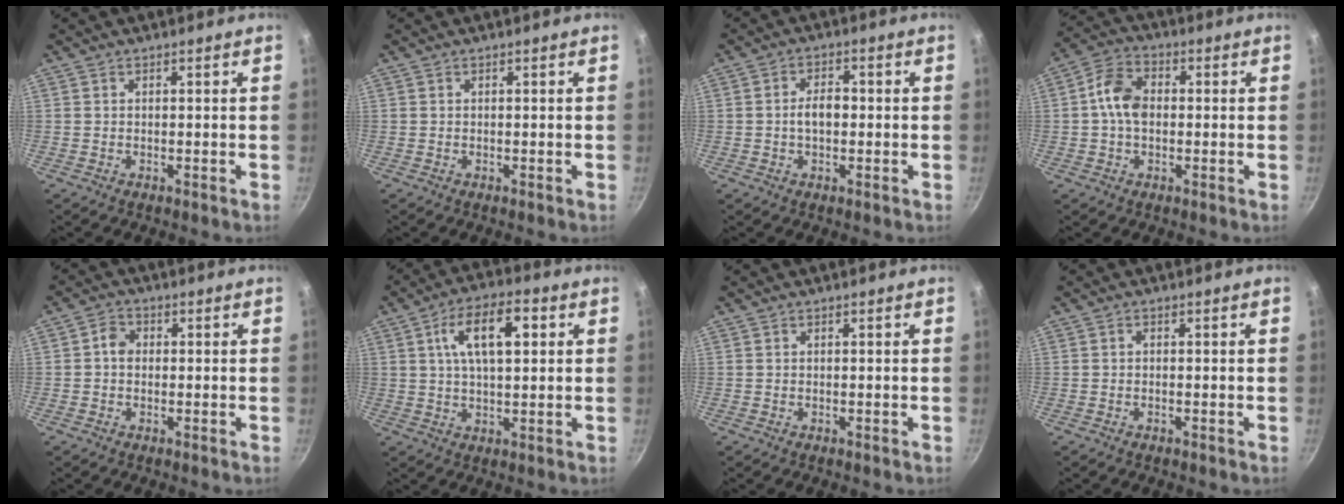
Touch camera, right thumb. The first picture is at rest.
{"total": 0.0}
{"total": 4.5, "force": [-0.3, 2.7, 3.5], "torque": [-0.044, 0.017, -0.008]}
{"total": 7.8, "force": [0.1, 5.5, 5.5], "torque": [-0.089, 0.023, -0.011]}
{"total": 3.0, "force": [0.0, 2.5, 1.7], "torque": [-0.020, 0.011, -0.007]}
{"total": 11.5, "force": [3.2, 5.2, 9.7], "torque": [-0.147, 0.008, 0.048]}
{"total": 0.0}
{"total": 0.5, "force": [-0.3, 0.2, 0.4], "torque": [-0.009, 0.004, -0.007]}